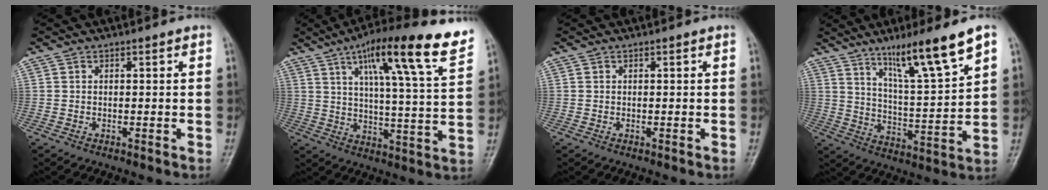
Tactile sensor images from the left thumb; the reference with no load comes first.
{"total": 19.4, "force": [11.4, 2.7, 15.6], "torque": [-0.217, -0.036, 0.169]}
{"total": 0.0}
{"total": 14.6, "force": [9.2, 1.2, 11.2], "torque": [-0.184, -0.051, 0.163]}